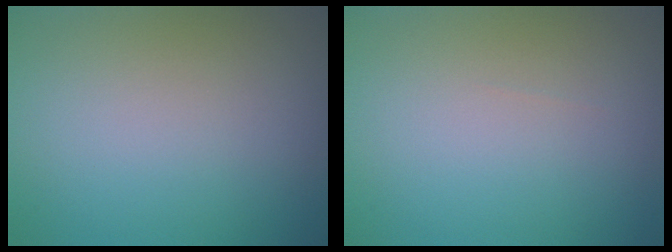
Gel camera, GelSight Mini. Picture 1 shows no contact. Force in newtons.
{"total": 0.0}